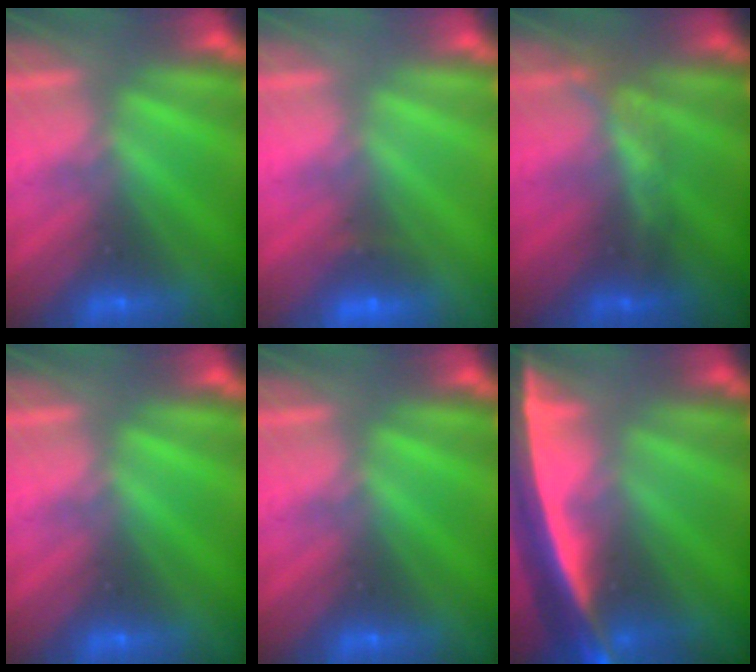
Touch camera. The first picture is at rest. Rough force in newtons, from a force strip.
{"total": 2.0}
{"total": 2.0}
{"total": 0.0}
{"total": 0.0}
{"total": 5.8}